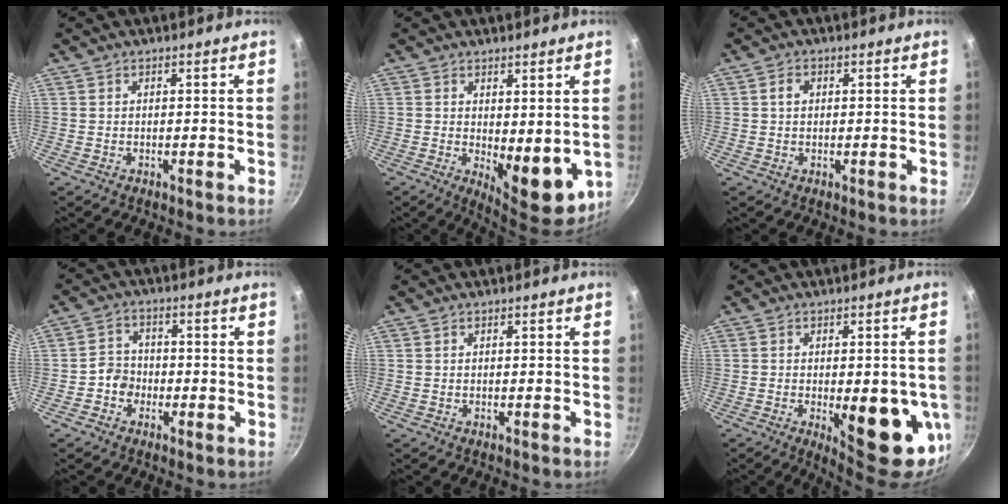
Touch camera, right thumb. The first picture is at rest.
{"total": 10.1, "force": [-0.2, 4.8, 8.9], "torque": [-0.091, -0.012, 0.011]}
{"total": 2.0, "force": [0.5, 1.5, 1.2], "torque": [-0.014, 0.006, 0.006]}
{"total": 4.1, "force": [-1.5, 3.6, 1.4], "torque": [0.002, 0.021, -0.033]}
{"total": 0.0}
{"total": 16.4, "force": [-3.5, 6.2, 14.8], "torque": [-0.155, -0.012, -0.034]}